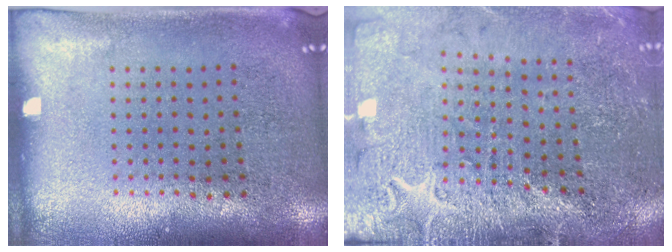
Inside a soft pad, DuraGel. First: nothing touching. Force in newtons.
{"total": 3.1, "press": 3.1, "slide": 0.4}